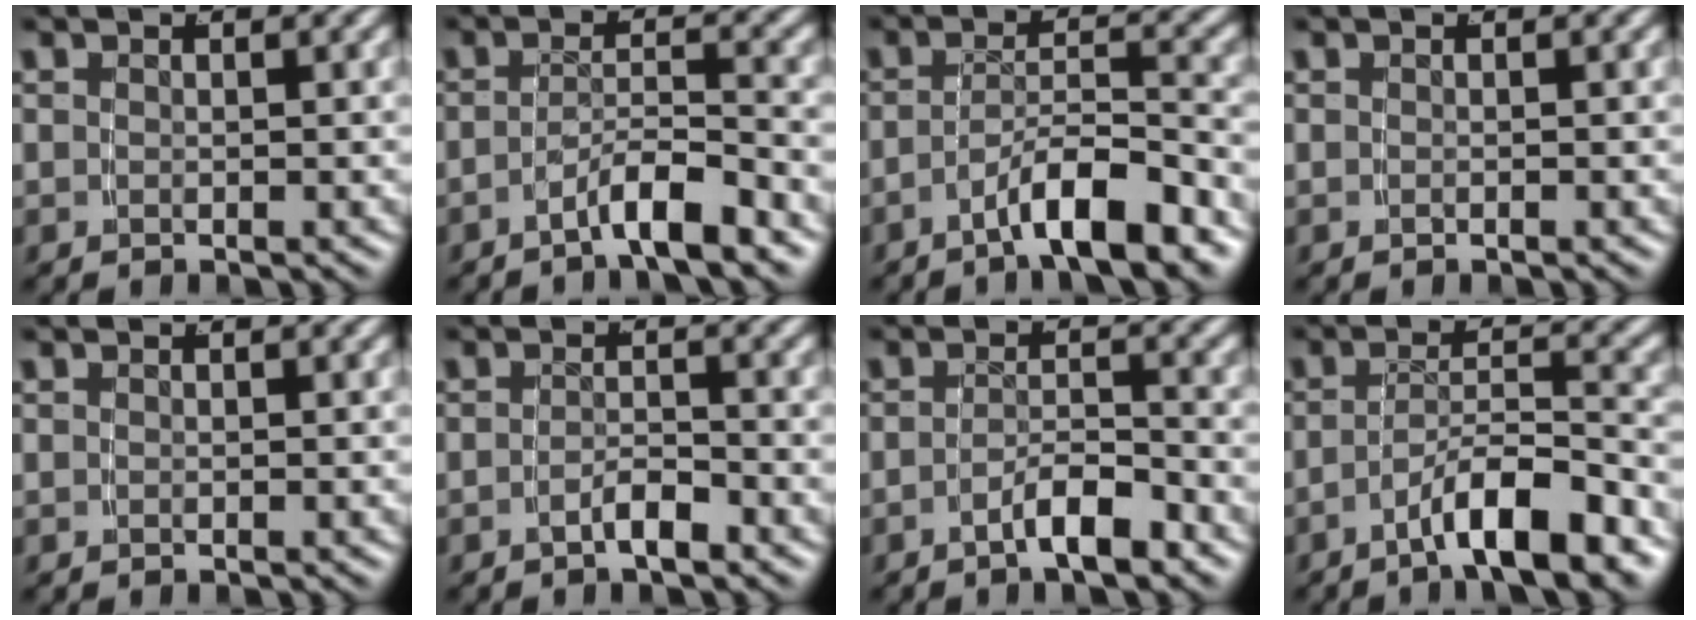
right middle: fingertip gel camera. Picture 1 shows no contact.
{"total": 3.7, "force": [-3.0, 0.1, 2.1], "torque": [-0.029, 0.000, -0.053]}
{"total": 5.1, "force": [-3.7, 0.6, 3.5], "torque": [-0.042, 0.002, -0.061]}
{"total": 0.0}
{"total": 0.0}
{"total": 1.9, "force": [-1.6, -0.2, 1.0], "torque": [-0.011, 0.000, -0.030]}
{"total": 3.2, "force": [-2.6, 0.1, 1.9], "torque": [-0.023, -0.002, -0.044]}
{"total": 5.6, "force": [-3.9, 0.7, 3.9], "torque": [-0.049, 0.001, -0.063]}